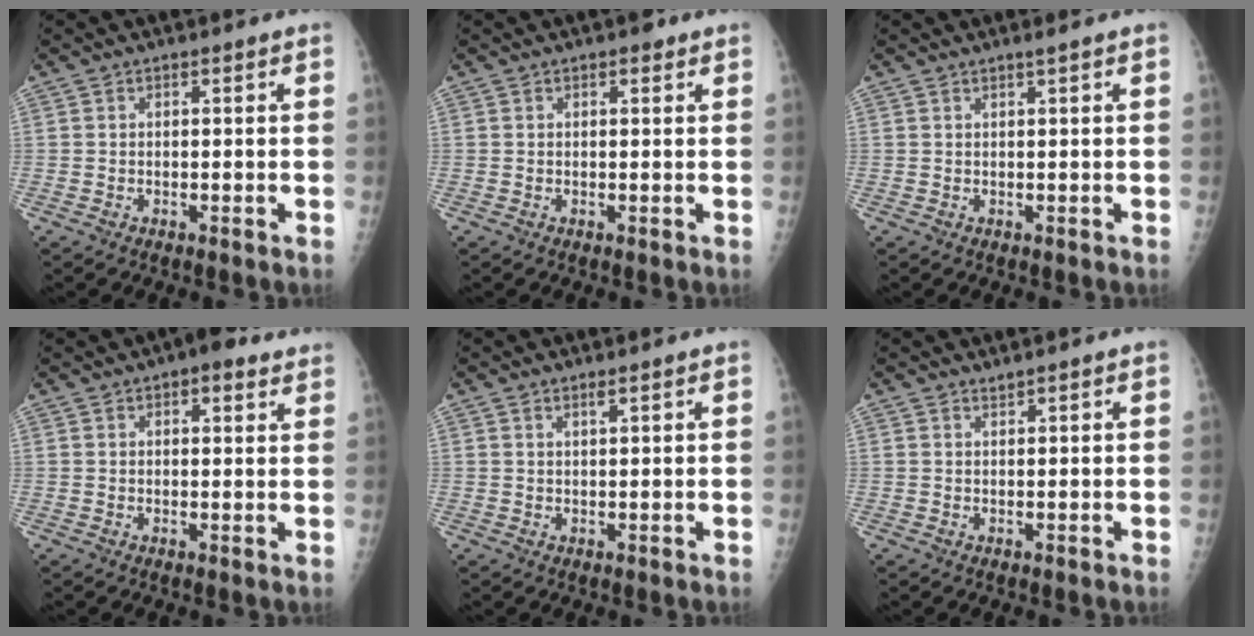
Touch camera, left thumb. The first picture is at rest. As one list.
[{"total": 1.4, "force": [0.9, 0.7, 0.9], "torque": [-0.004, -0.001, 0.008]}, {"total": 0.7, "force": [0.5, -0.2, 0.5], "torque": [-0.016, -0.005, 0.014]}, {"total": 5.4, "force": [3.5, 2.4, 3.4], "torque": [-0.022, -0.008, 0.041]}, {"total": 1.3, "force": [1.0, 0.3, 0.8], "torque": [-0.014, -0.005, 0.018]}, {"total": 0.7, "force": [0.7, -0.1, 0.1], "torque": [-0.002, -0.006, 0.014]}]